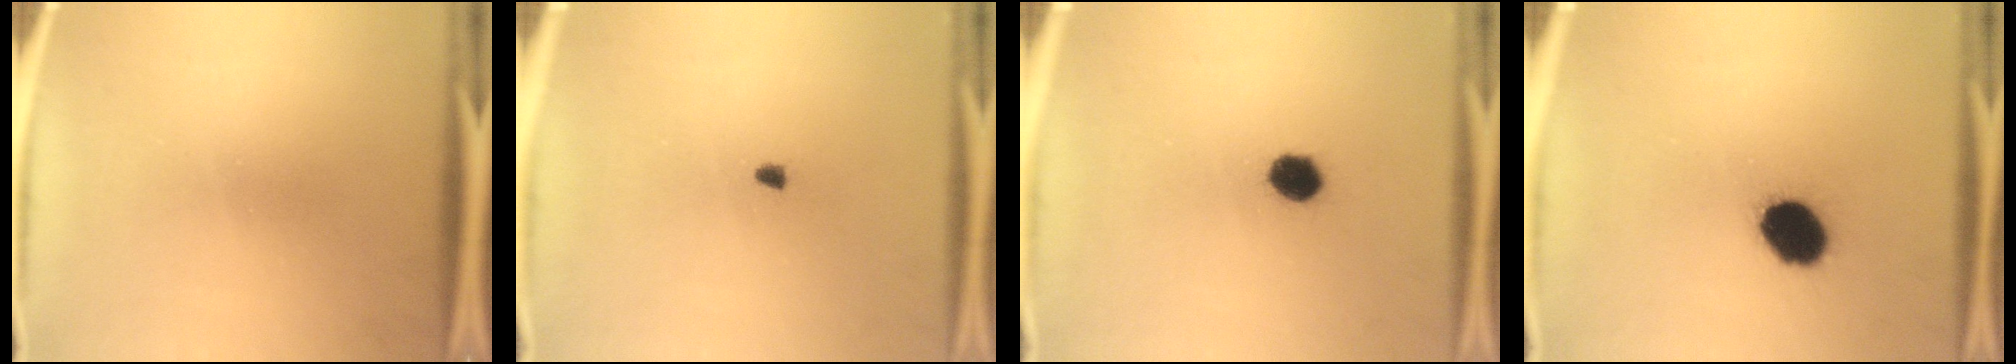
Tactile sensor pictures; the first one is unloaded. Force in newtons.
{"total": 1.0}
{"total": 4.7}
{"total": 10.7}